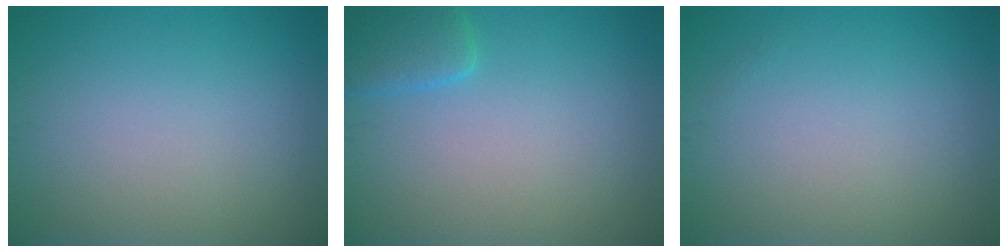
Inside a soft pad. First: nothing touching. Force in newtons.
{"total": 2.6, "press": 2.6, "slide": 0.3}
{"total": 0.0}